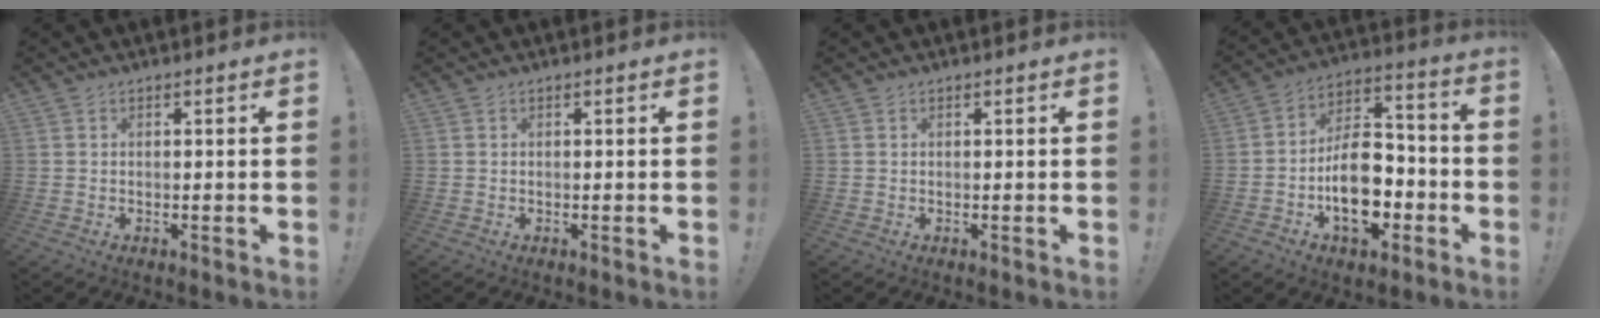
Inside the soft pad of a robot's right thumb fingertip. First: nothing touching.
{"total": 0.0}
{"total": 0.0}
{"total": 17.4, "force": [-5.9, 10.5, 12.5], "torque": [-0.205, 0.043, -0.089]}